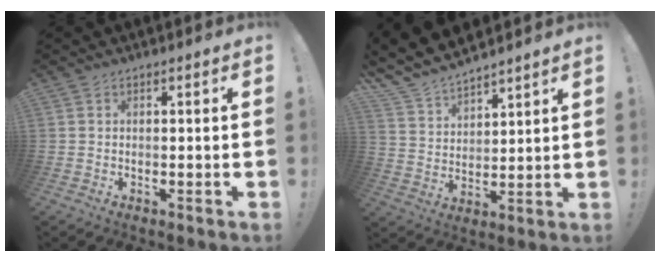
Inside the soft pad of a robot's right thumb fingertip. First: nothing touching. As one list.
[{"total": 8.7, "force": [8.0, 3.0, 1.5], "torque": [-0.050, -0.073, 0.155]}]